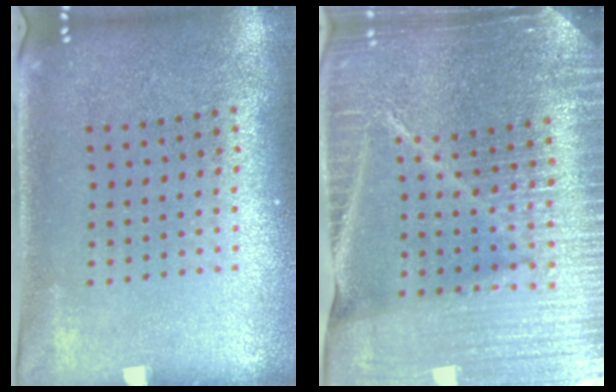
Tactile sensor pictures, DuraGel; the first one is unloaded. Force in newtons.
{"total": 5.4, "press": 4.7, "slide": 2.5}